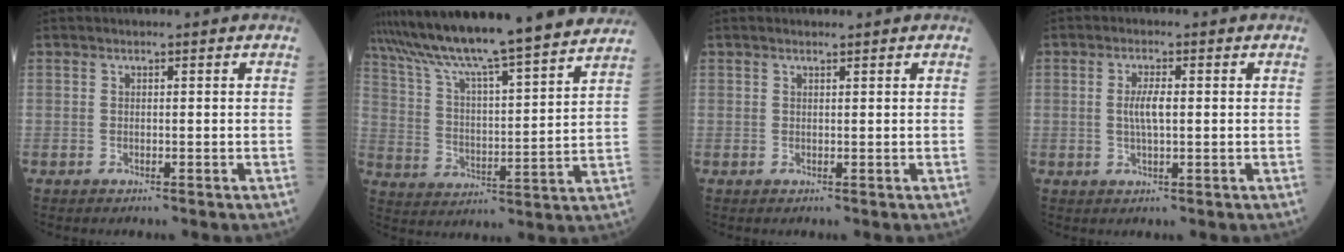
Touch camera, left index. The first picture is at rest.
{"total": 22.0, "force": [19.3, -0.1, 10.5], "torque": [-0.180, -0.006, 0.294]}
{"total": 0.6, "force": [0.5, 0.1, 0.2], "torque": [-0.012, 0.003, 0.010]}
{"total": 3.4, "force": [0.1, 0.7, 3.3], "torque": [-0.068, -0.002, 0.002]}